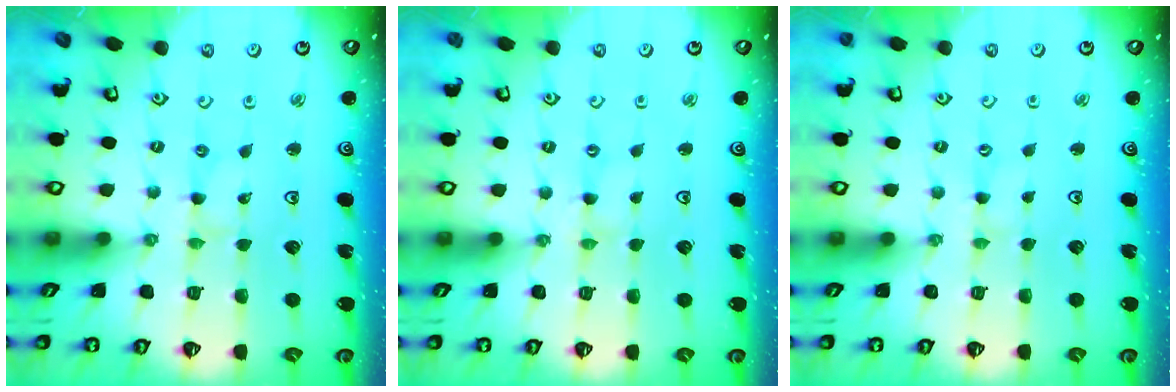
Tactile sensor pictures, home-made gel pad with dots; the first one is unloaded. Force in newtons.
{"total": 0.0}
{"total": 0.0}